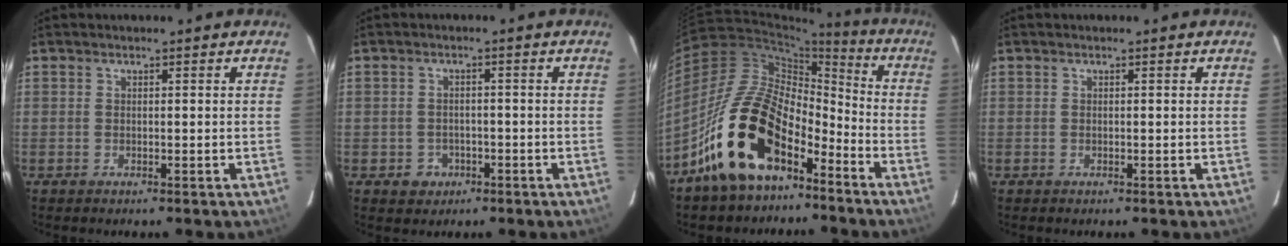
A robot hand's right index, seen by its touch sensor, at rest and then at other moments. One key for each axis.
{"total": 3.8, "fx": -1.6, "fy": 3.4, "fz": 0.6, "tx": -0.022, "ty": 0.008, "tz": -0.018}
{"total": 19.4, "fx": -11.7, "fy": 9.8, "fz": 11.9, "tx": -0.224, "ty": 0.014, "tz": -0.210}
{"total": 0.0}